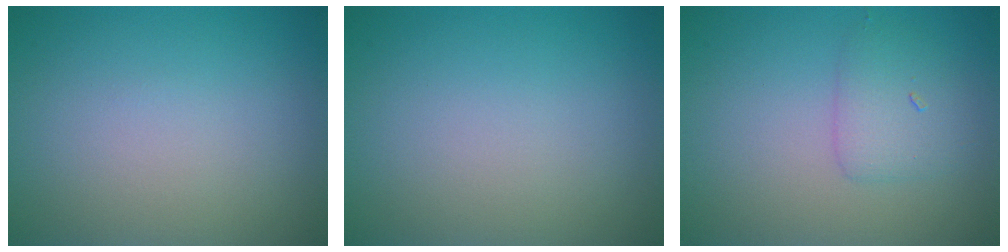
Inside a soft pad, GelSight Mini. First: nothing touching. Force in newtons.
{"total": 0.0}
{"total": 2.3, "press": 2.3, "slide": 0.1}